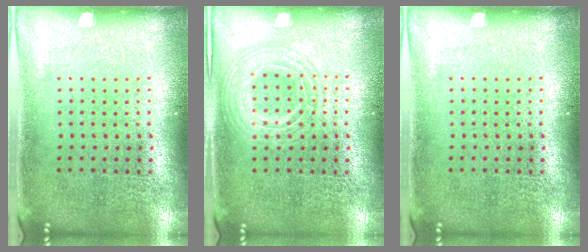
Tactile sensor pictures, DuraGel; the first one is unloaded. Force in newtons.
{"total": 2.5, "press": 2.5, "slide": 0.3}
{"total": 0.0}